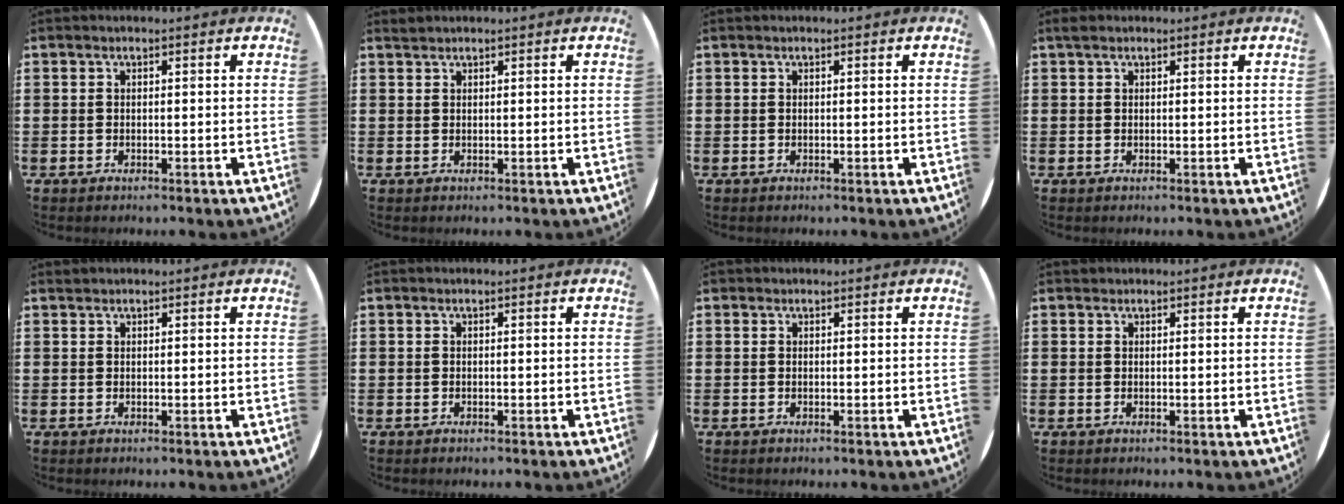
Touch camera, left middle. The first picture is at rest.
{"total": 0.6, "force": [0.6, 0.0, -0.1], "torque": [0.000, 0.001, 0.012]}
{"total": 0.0}
{"total": 0.7, "force": [0.5, 0.3, 0.2], "torque": [0.003, 0.000, 0.008]}
{"total": 0.0}
{"total": 0.0}
{"total": 0.0}
{"total": 0.0}